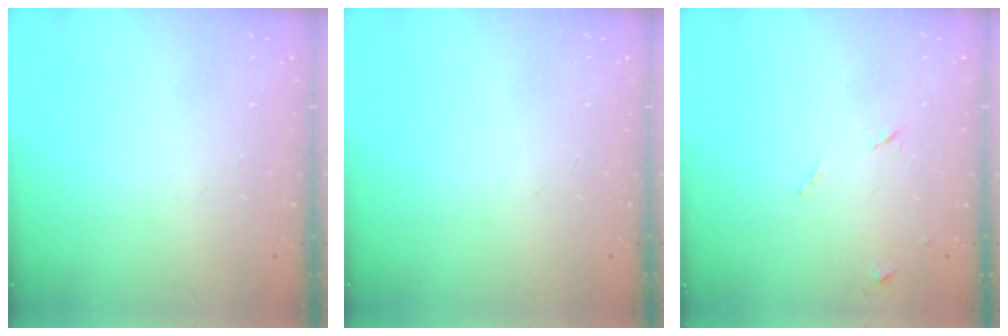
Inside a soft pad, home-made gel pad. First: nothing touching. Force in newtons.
{"total": 0.0}
{"total": 6.3, "press": 6.3, "slide": 0.6}